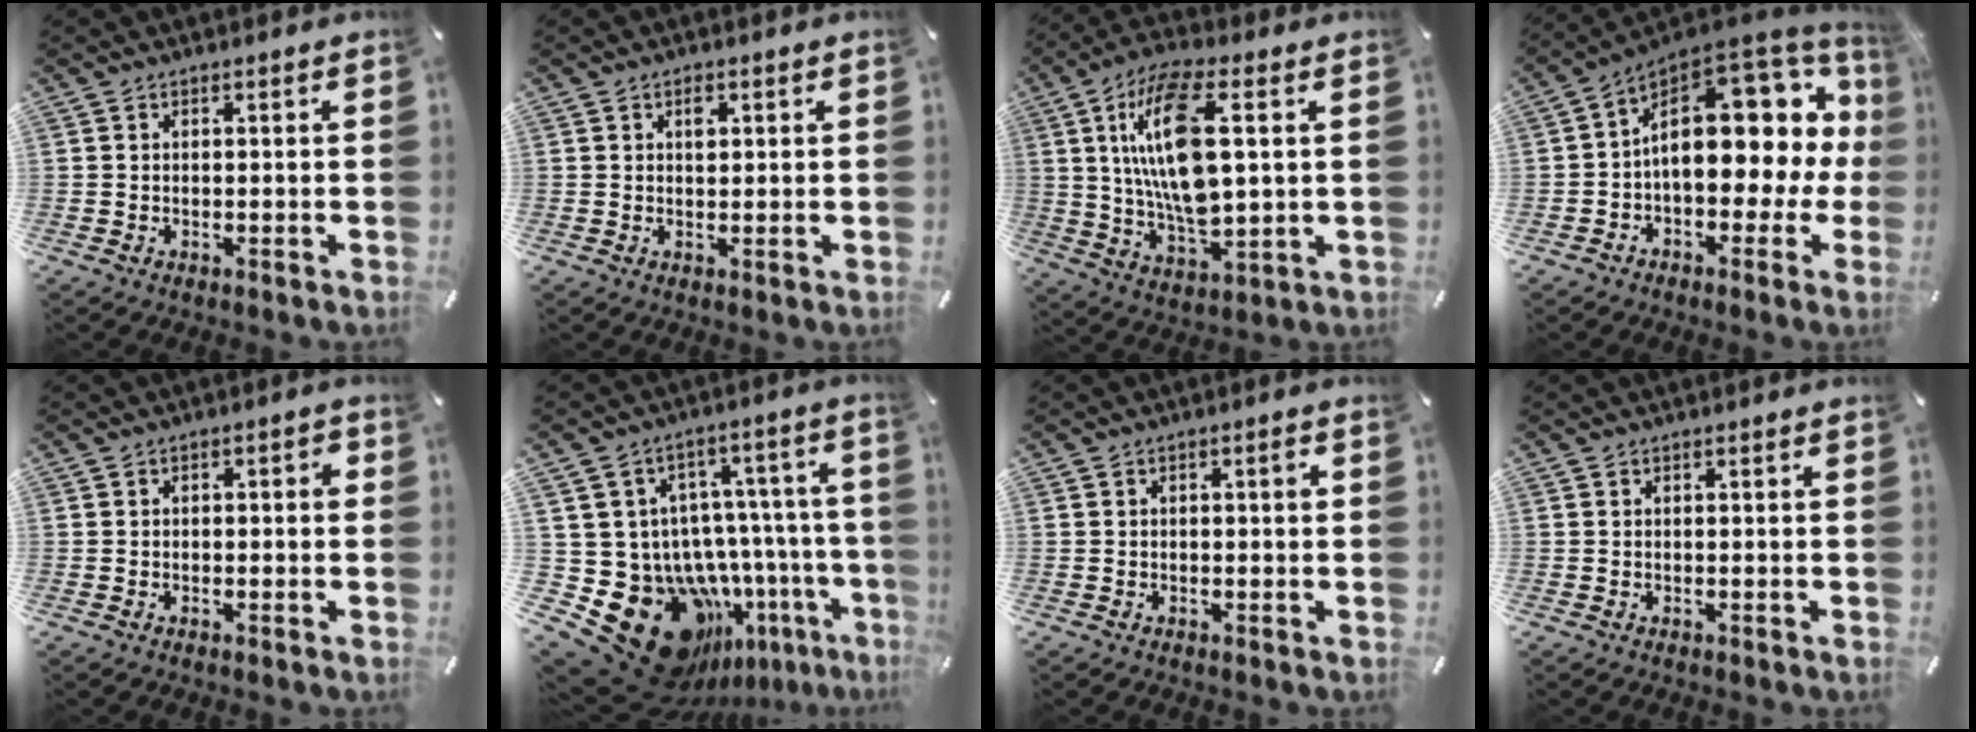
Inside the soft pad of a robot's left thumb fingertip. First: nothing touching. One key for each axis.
{"total": 2.0, "fx": 0.8, "fy": 1.2, "fz": 1.4, "tx": -0.016, "ty": -0.003, "tz": 0.010}
{"total": 17.4, "fx": 4.1, "fy": 7.0, "fz": 15.4, "tx": -0.323, "ty": -0.006, "tz": 0.063}
{"total": 19.7, "fx": 5.0, "fy": 11.3, "fz": 15.3, "tx": -0.203, "ty": -0.046, "tz": 0.088}
{"total": 1.9, "fx": -0.3, "fy": 1.0, "fz": 1.6, "tx": -0.030, "ty": 0.008, "tz": -0.008}
{"total": 20.6, "fx": -11.0, "fy": 13.1, "fz": 11.4, "tx": -0.180, "ty": 0.024, "tz": -0.148}
{"total": 1.9, "fx": 0.2, "fy": 0.7, "fz": 1.8, "tx": -0.034, "ty": 0.007, "tz": 0.001}
{"total": 0.0}